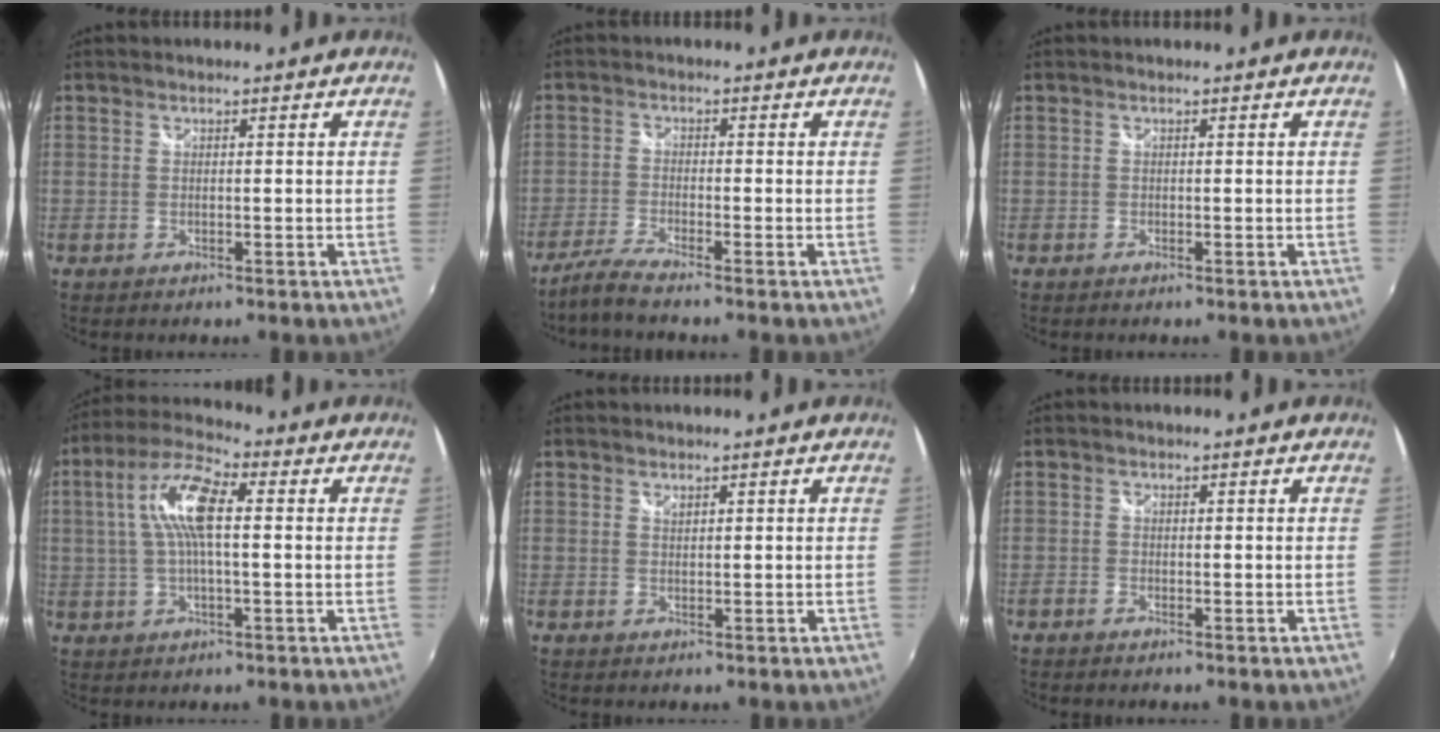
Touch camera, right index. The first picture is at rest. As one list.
[{"total": 4.2, "force": [-3.7, -0.2, 2.1], "torque": [-0.065, -0.007, -0.078]}, {"total": 0.0}, {"total": 10.5, "force": [1.7, 3.0, 9.9], "torque": [-0.193, 0.018, 0.029]}, {"total": 0.6, "force": [0.5, 0.2, 0.2], "torque": [-0.003, -0.001, 0.011]}, {"total": 0.0}]